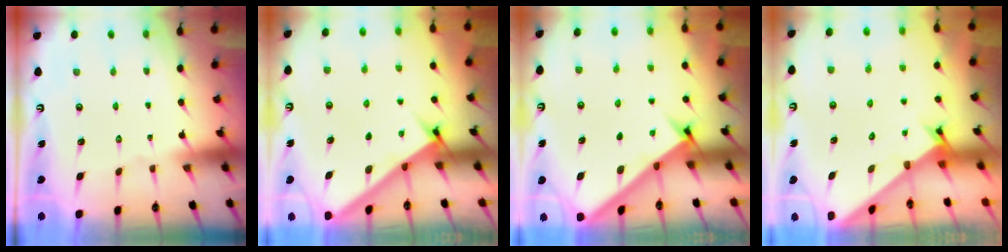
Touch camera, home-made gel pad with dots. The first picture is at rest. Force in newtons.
{"total": 3.1, "press": 3.1, "slide": 0.2}
{"total": 2.7, "press": 2.7, "slide": 0.3}
{"total": 1.8, "press": 1.8, "slide": 0.1}